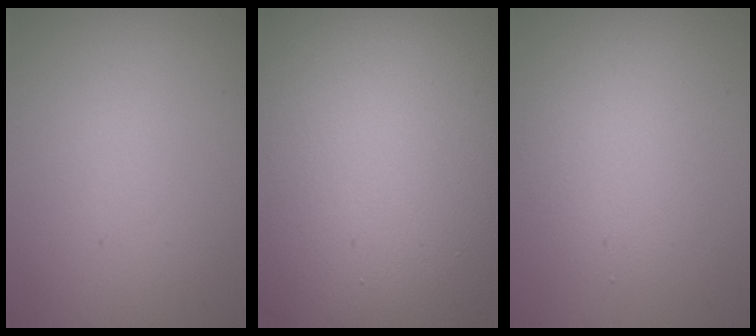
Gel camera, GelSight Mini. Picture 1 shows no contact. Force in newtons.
{"total": 20.0, "press": 19.9, "slide": 1.3}
{"total": 3.0, "press": 3.0, "slide": 0.2}